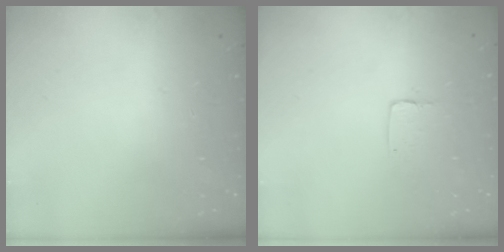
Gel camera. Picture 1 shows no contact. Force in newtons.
{"total": 2.0, "press": 2.0, "slide": 0.2}